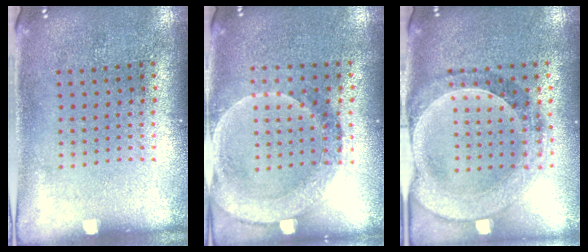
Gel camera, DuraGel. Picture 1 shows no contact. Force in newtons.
{"total": 1.8, "press": 1.6, "slide": 0.8}
{"total": 1.5, "press": 1.5, "slide": 0.3}